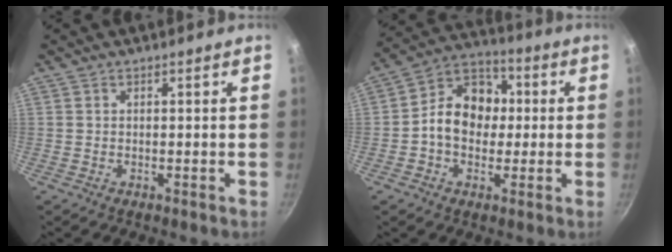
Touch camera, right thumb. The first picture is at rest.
{"total": 12.2, "force": [0.0, 9.6, 7.5], "torque": [-0.077, 0.032, -0.021]}